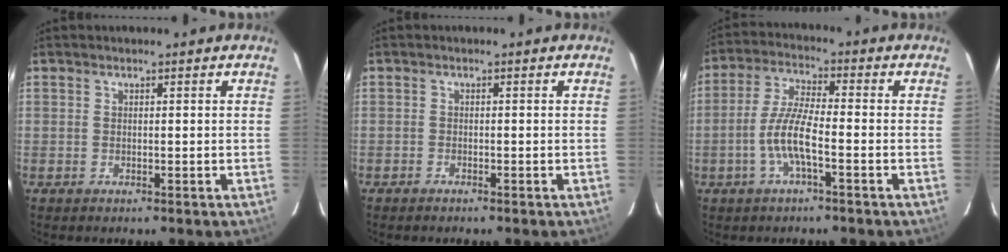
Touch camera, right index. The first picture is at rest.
{"total": 0.9, "force": [-0.8, 0.3, 0.1], "torque": [-0.007, 0.003, -0.017]}
{"total": 7.7, "force": [-2.7, 1.2, 7.1], "torque": [-0.151, 0.003, -0.054]}